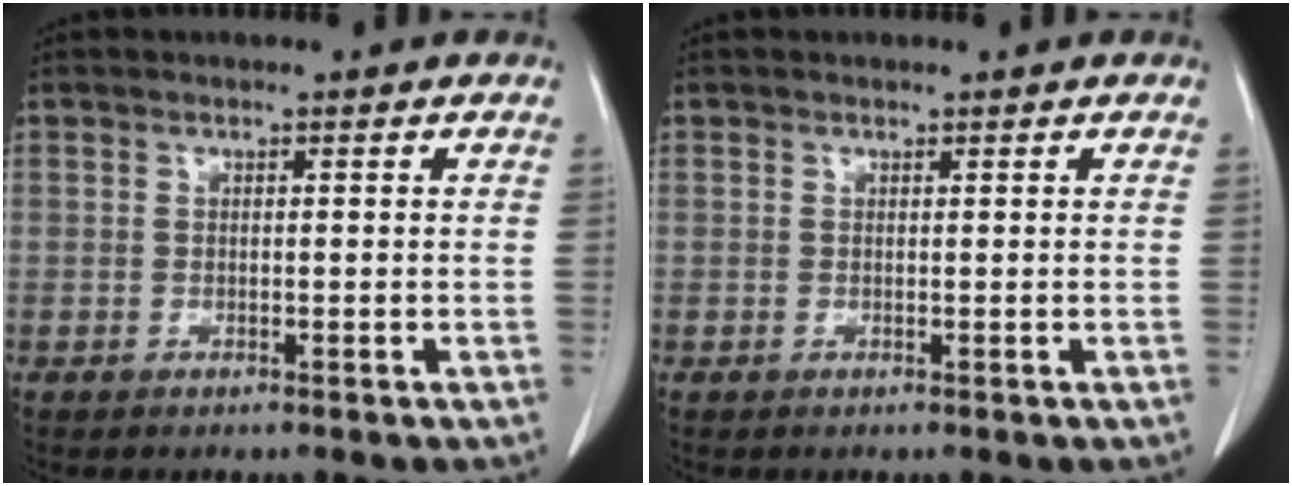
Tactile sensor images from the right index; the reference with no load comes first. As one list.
[{"total": 0.0}]